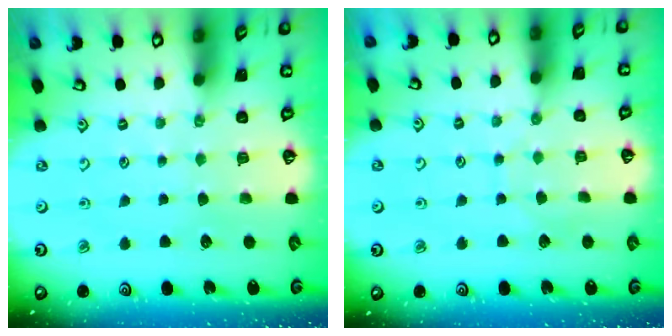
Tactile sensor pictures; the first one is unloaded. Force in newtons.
{"total": 3.5, "press": 3.5, "slide": 0.2}